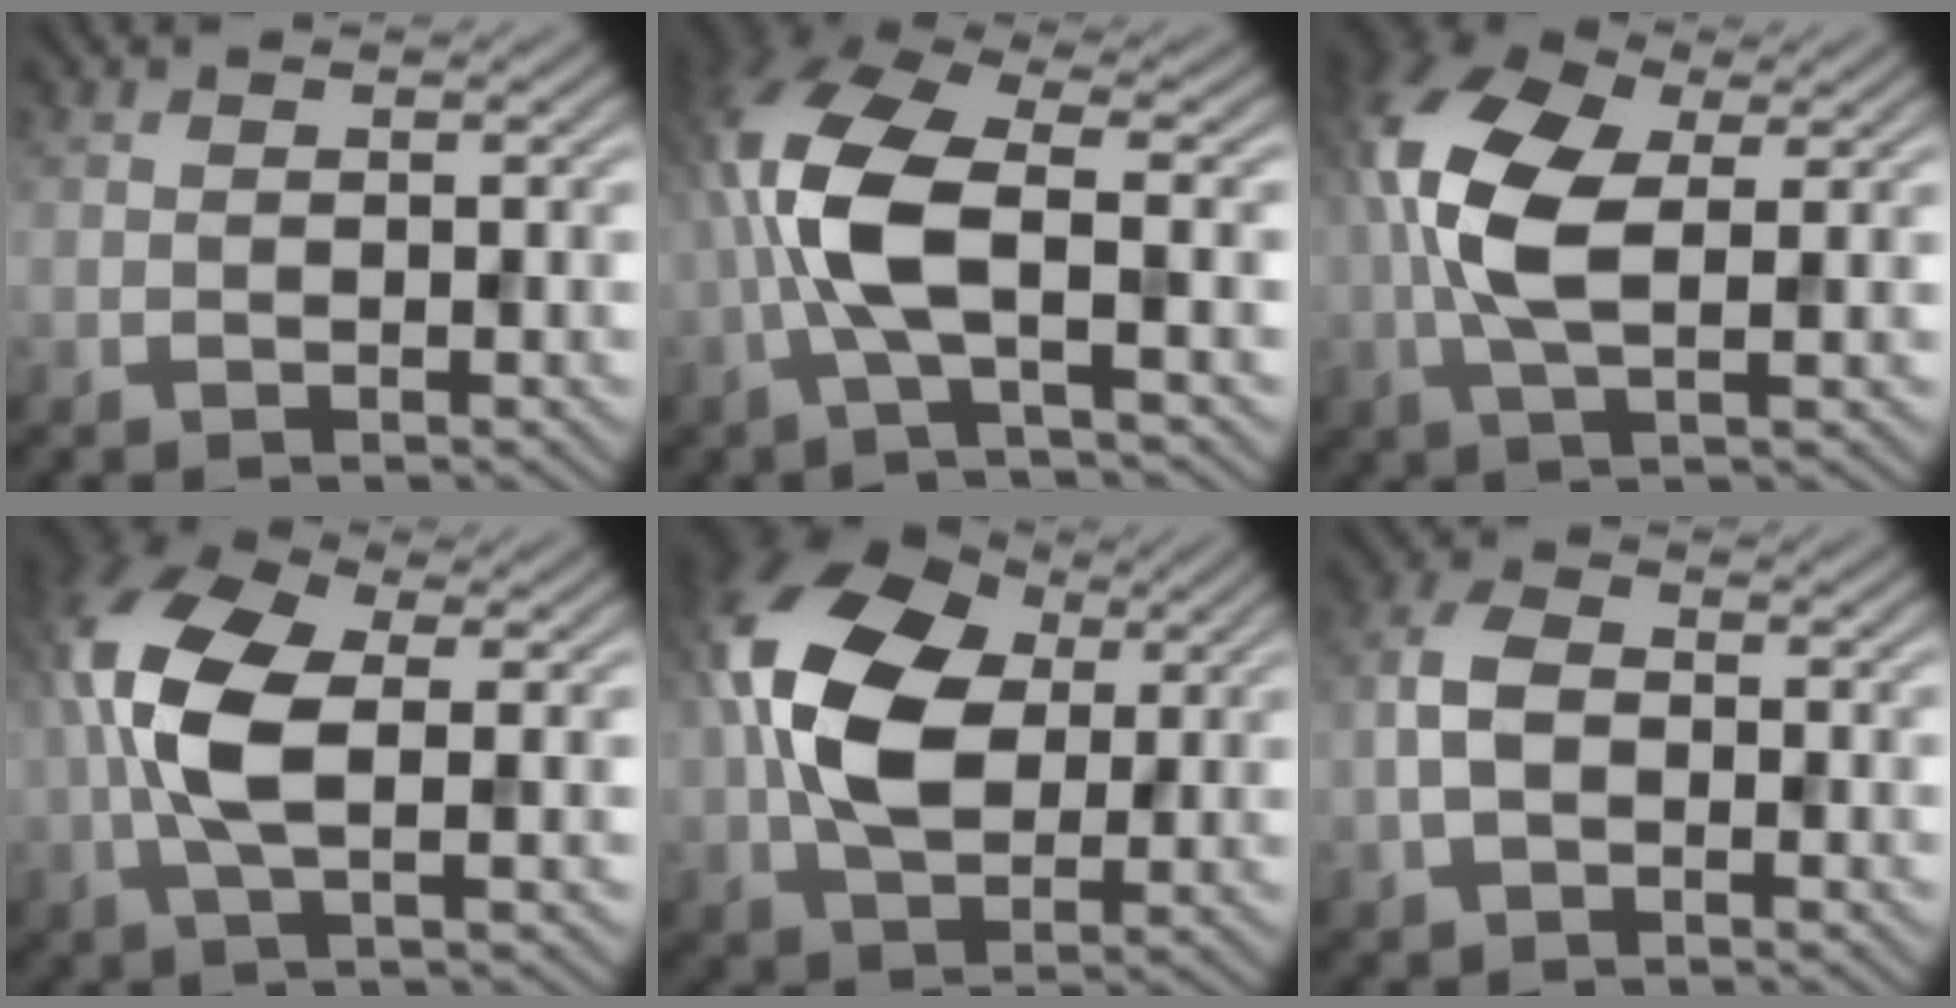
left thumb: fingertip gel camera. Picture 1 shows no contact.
{"total": 9.4, "force": [-1.4, 3.2, 8.7], "torque": [-0.202, 0.013, -0.036]}
{"total": 10.6, "force": [0.8, 5.2, 9.2], "torque": [-0.224, 0.015, 0.004]}
{"total": 9.8, "force": [0.0, 4.4, 8.7], "torque": [-0.202, 0.016, -0.012]}
{"total": 14.0, "force": [2.4, 8.8, 10.6], "torque": [-0.252, 0.022, 0.033]}
{"total": 3.8, "force": [-0.9, 2.3, 2.9], "torque": [-0.071, 0.010, -0.028]}